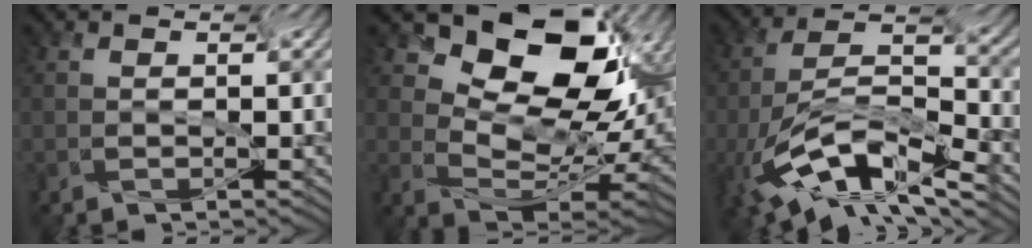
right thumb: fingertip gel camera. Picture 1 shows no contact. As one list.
[{"total": 10.9, "force": [2.2, 6.9, 8.1], "torque": [-0.131, 0.016, 0.053]}, {"total": 12.3, "force": [-10.3, 2.6, 6.1], "torque": [-0.137, -0.015, -0.190]}]